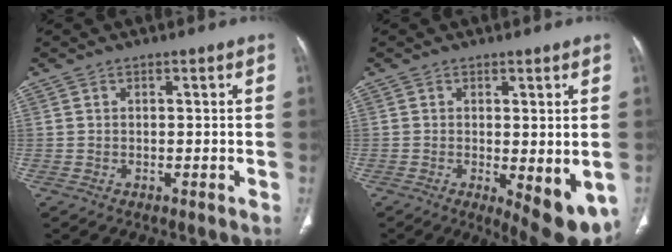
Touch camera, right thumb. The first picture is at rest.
{"total": 9.7, "force": [-2.5, 3.5, 8.8], "torque": [-0.107, -0.023, -0.025]}